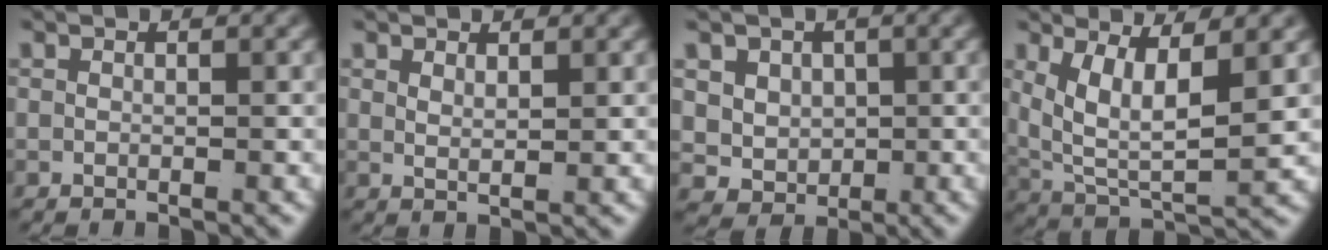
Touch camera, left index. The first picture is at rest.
{"total": 1.3, "force": [1.0, -0.5, 0.7], "torque": [-0.012, -0.012, 0.031]}
{"total": 6.0, "force": [0.0, 5.6, 2.2], "torque": [-0.062, -0.044, 0.014]}
{"total": 7.2, "force": [1.6, 4.4, 5.4], "torque": [-0.125, -0.037, 0.044]}